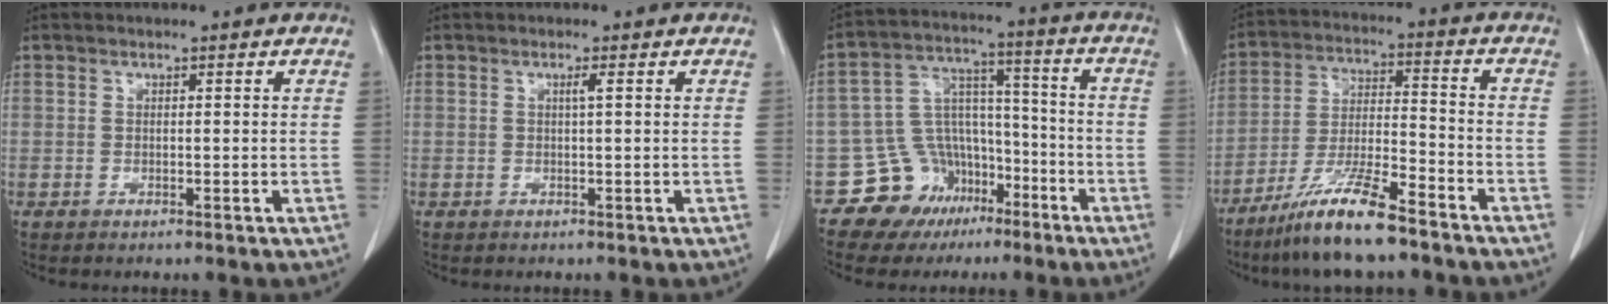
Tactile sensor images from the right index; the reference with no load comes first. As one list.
[{"total": 0.9, "force": [0.3, -0.2, 0.8], "torque": [-0.017, 0.003, 0.006]}, {"total": 11.5, "force": [-6.5, 9.2, 2.2], "torque": [-0.034, 0.072, -0.095]}, {"total": 12.2, "force": [-9.0, 1.1, 8.2], "torque": [-0.161, -0.021, -0.167]}]